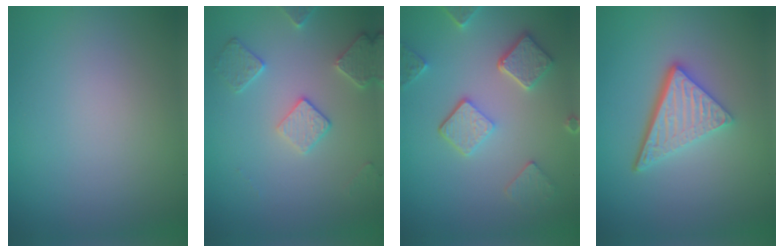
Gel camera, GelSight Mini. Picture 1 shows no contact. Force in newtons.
{"total": 2.9, "press": 2.9, "slide": 0.1}
{"total": 5.1, "press": 3.9, "slide": 3.2}
{"total": 4.9, "press": 3.4, "slide": 3.6}